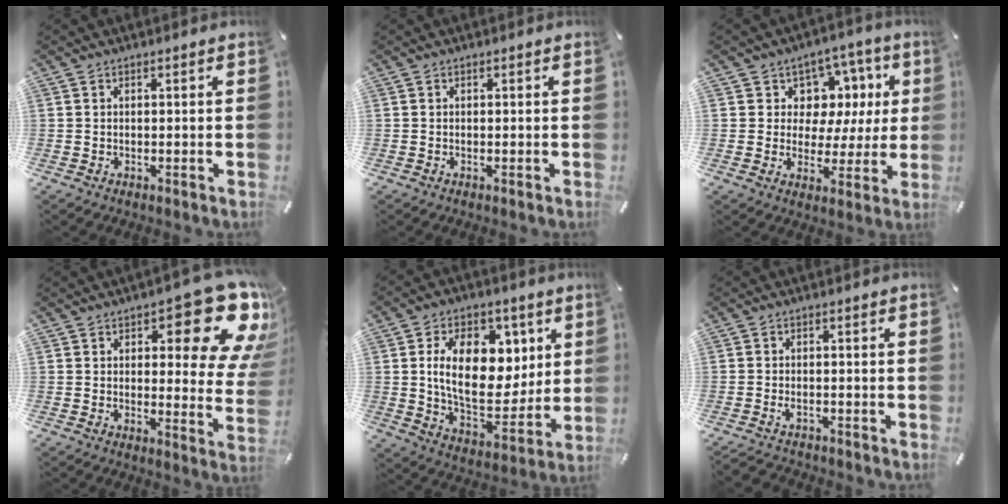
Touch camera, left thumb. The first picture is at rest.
{"total": 0.0}
{"total": 8.7, "force": [2.6, 7.9, 2.4], "torque": [-0.030, -0.029, 0.049]}
{"total": 17.5, "force": [8.7, 7.1, 13.4], "torque": [-0.156, -0.068, 0.141]}
{"total": 18.2, "force": [4.6, 11.9, 13.0], "torque": [-0.208, -0.013, 0.081]}
{"total": 2.0, "force": [-1.5, 0.9, 1.0], "torque": [-0.026, 0.003, -0.033]}